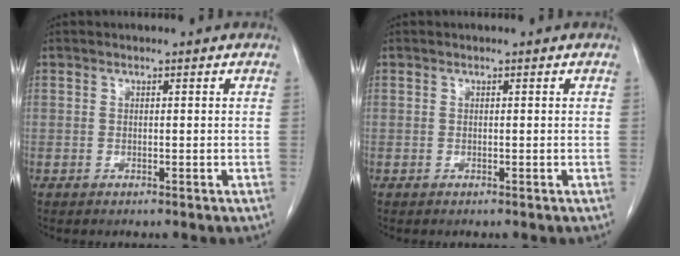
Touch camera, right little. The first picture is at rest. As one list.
[{"total": 0.0}]